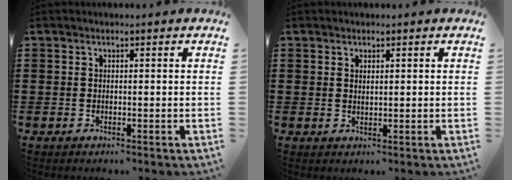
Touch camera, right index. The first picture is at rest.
{"total": 0.8, "force": [0.6, 0.4, 0.3], "torque": [-0.008, 0.003, 0.011]}